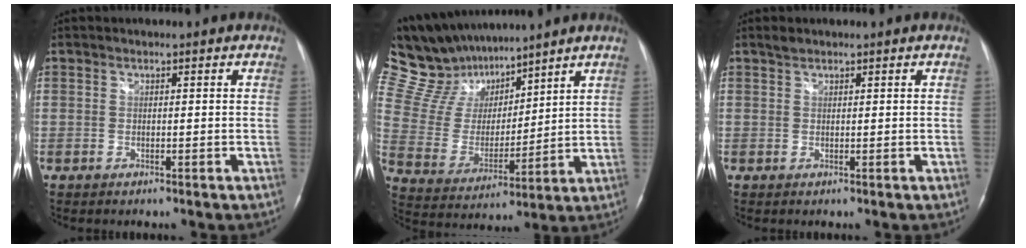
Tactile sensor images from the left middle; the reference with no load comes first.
{"total": 15.3, "force": [13.2, 5.3, 5.6], "torque": [-0.122, 0.024, 0.256]}
{"total": 0.9, "force": [0.8, 0.3, 0.2], "torque": [-0.008, 0.005, 0.016]}